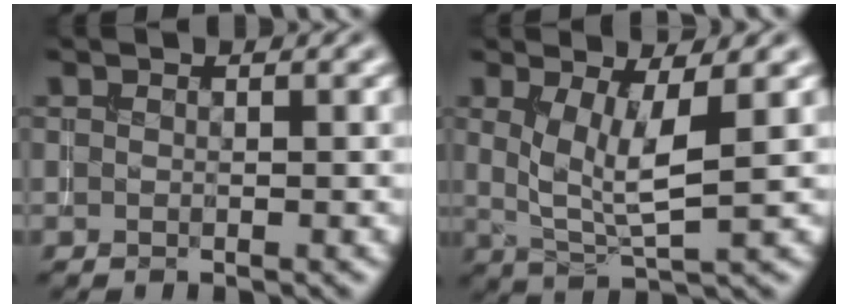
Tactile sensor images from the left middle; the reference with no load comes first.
{"total": 5.0, "force": [0.9, 1.5, 4.6], "torque": [-0.091, -0.012, 0.022]}